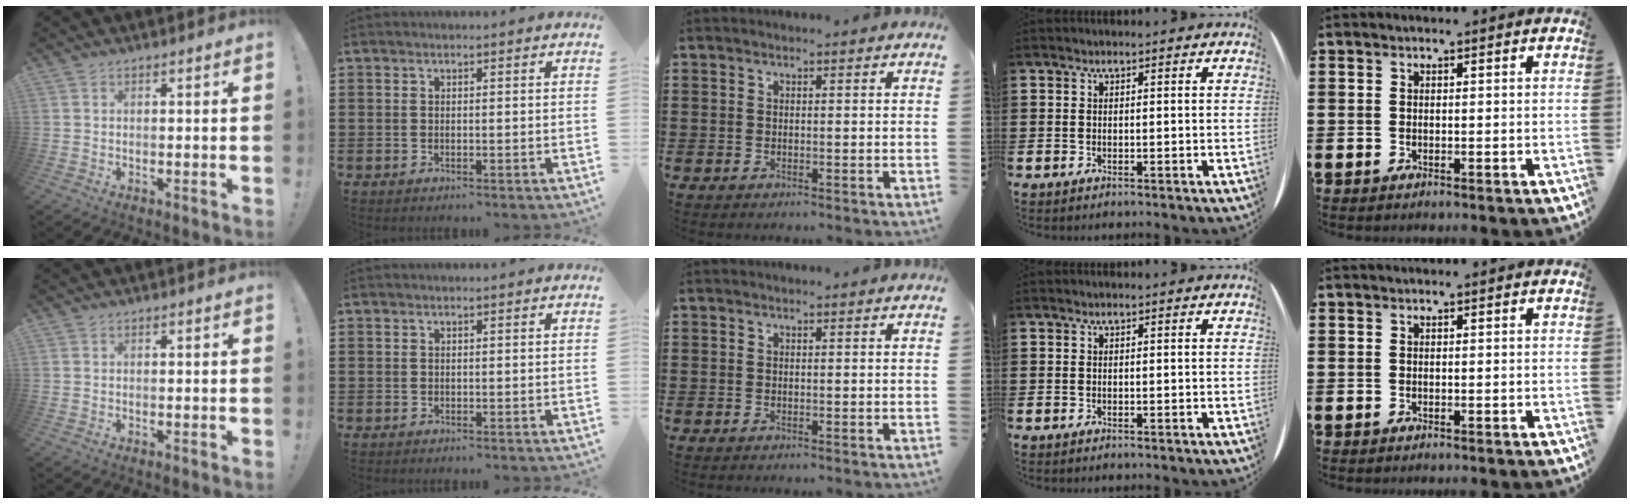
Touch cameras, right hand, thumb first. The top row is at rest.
{}